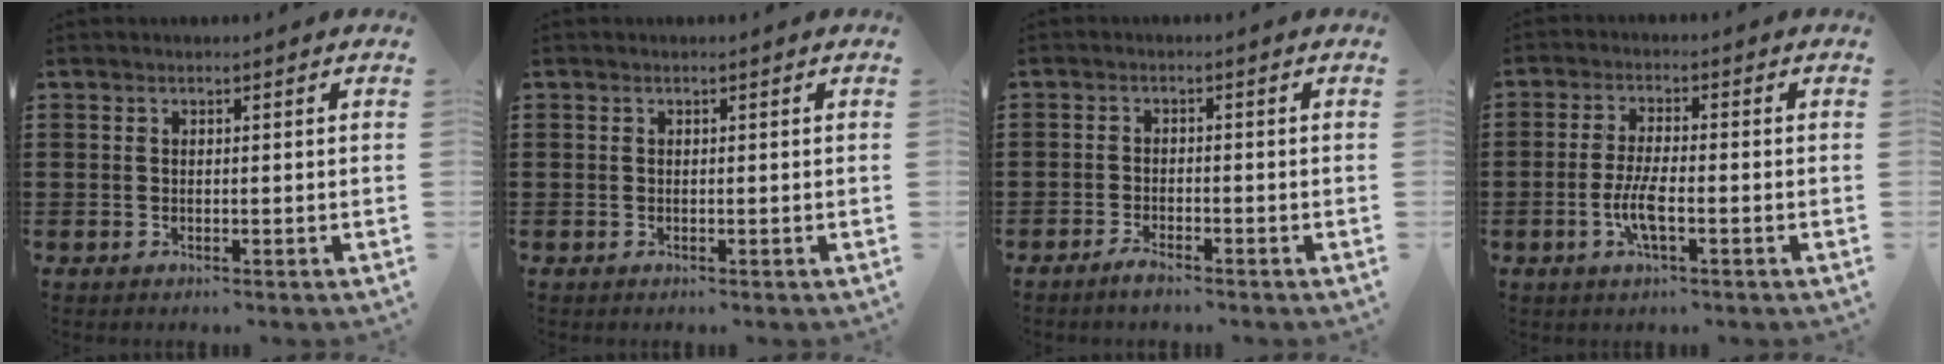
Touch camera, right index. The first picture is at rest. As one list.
[{"total": 0.0}, {"total": 1.9, "force": [-1.8, 0.3, 0.6], "torque": [-0.013, 0.002, -0.034]}, {"total": 4.9, "force": [-1.6, 1.2, 4.5], "torque": [-0.103, -0.006, -0.037]}]